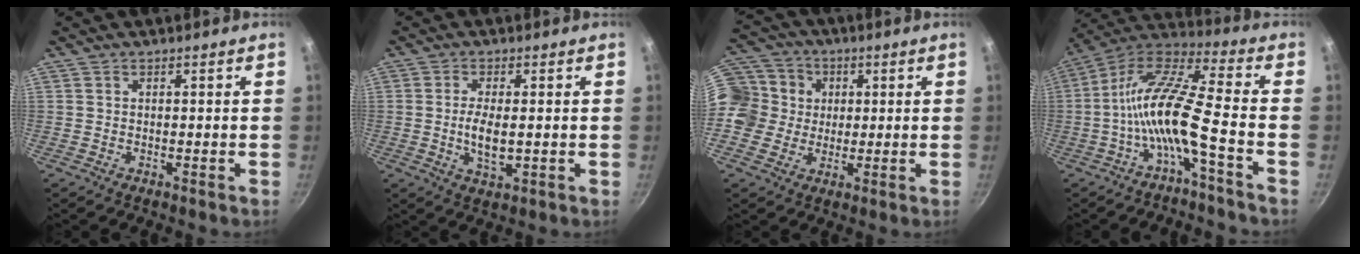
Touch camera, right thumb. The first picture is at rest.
{"total": 5.5, "force": [-0.2, 2.2, 5.1], "torque": [-0.104, -0.005, -0.003]}
{"total": 15.9, "force": [2.4, 14.3, 6.4], "torque": [-0.136, 0.026, 0.037]}
{"total": 13.9, "force": [-4.4, 2.0, 13.0], "torque": [-0.258, 0.043, -0.098]}